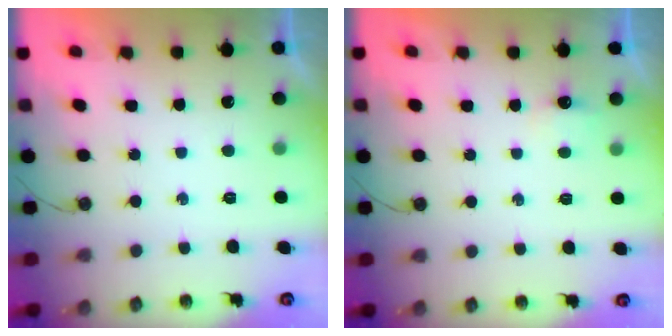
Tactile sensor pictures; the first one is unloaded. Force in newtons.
{"total": 2.7, "press": 2.6, "slide": 0.4}